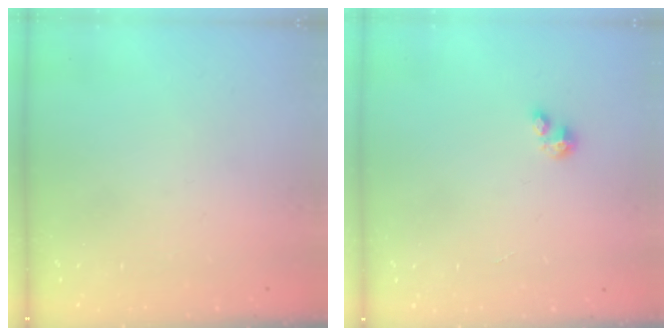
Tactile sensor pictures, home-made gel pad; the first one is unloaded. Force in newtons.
{"total": 1.7, "press": 1.7, "slide": 0.4}